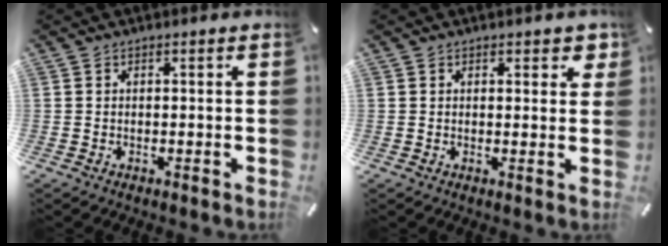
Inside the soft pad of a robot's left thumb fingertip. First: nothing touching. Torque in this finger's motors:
{"motor_torque": [-0.14, 0.20, -0.32, -0.30, 0.01]}